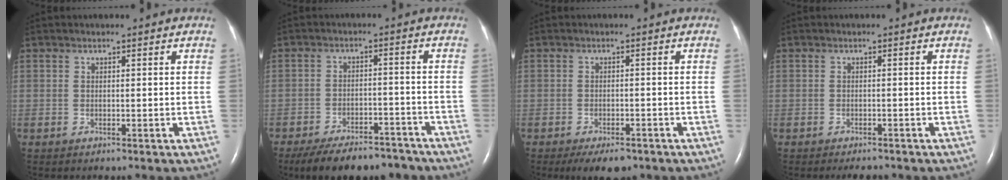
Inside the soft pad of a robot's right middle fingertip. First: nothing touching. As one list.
[{"total": 13.1, "force": [-10.9, 5.0, 5.2], "torque": [-0.081, 0.004, -0.157]}, {"total": 5.3, "force": [-3.9, 2.1, 2.9], "torque": [-0.040, -0.004, -0.056]}, {"total": 2.3, "force": [-2.0, 0.7, 0.9], "torque": [-0.014, -0.004, -0.023]}]